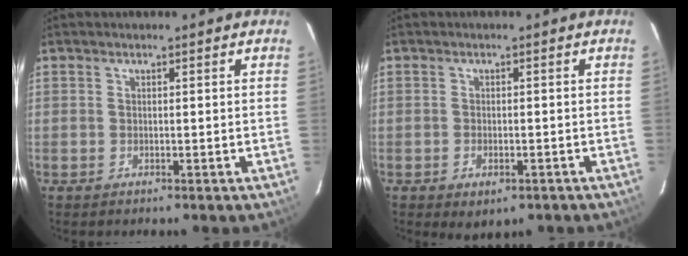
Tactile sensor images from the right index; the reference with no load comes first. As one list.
[{"total": 3.9, "force": [-1.9, 2.3, 2.5], "torque": [-0.046, -0.011, -0.024]}]